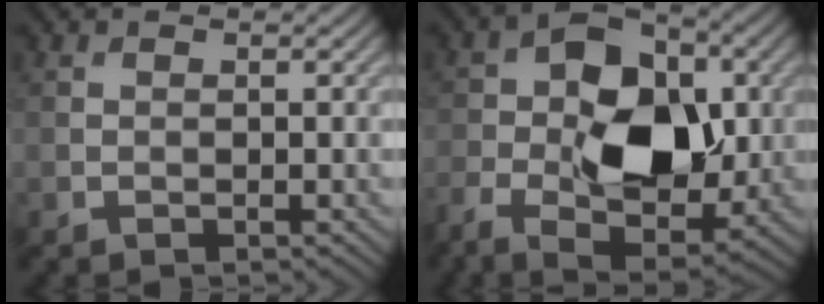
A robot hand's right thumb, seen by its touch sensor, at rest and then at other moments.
{"total": 13.6, "force": [-1.8, 8.3, 10.6], "torque": [-0.183, 0.000, -0.035]}